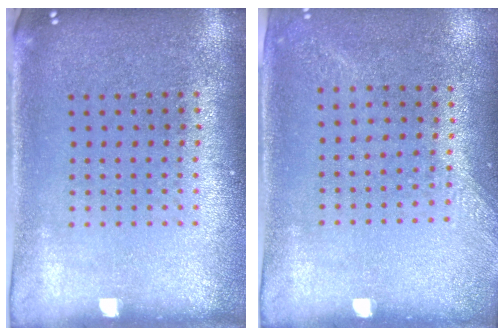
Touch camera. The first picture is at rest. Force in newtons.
{"total": 1.3, "press": 1.0, "slide": 0.9}